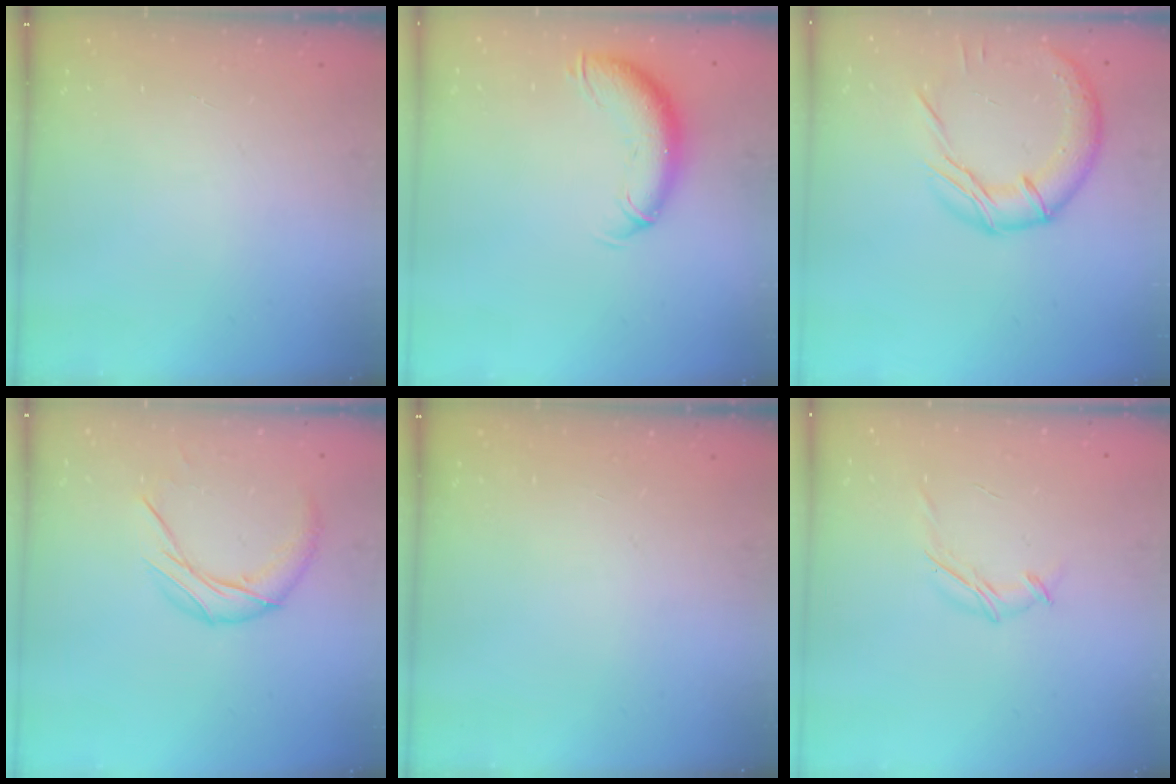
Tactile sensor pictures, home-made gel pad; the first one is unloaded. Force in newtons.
{"total": 11.1, "press": 11.0, "slide": 2.0}
{"total": 14.6, "press": 14.5, "slide": 0.9}
{"total": 9.9, "press": 9.9, "slide": 0.3}
{"total": 0.0}
{"total": 6.6, "press": 6.5, "slide": 1.3}